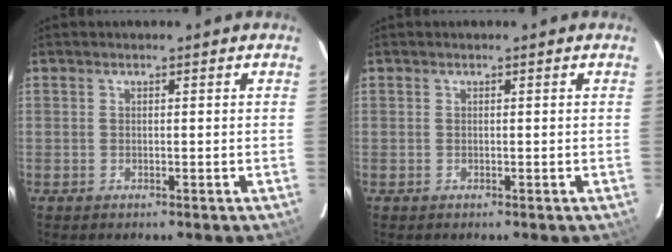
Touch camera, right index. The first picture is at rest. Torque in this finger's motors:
{"motor_torque": [0.00, 0.00, 0.00, 0.00]}